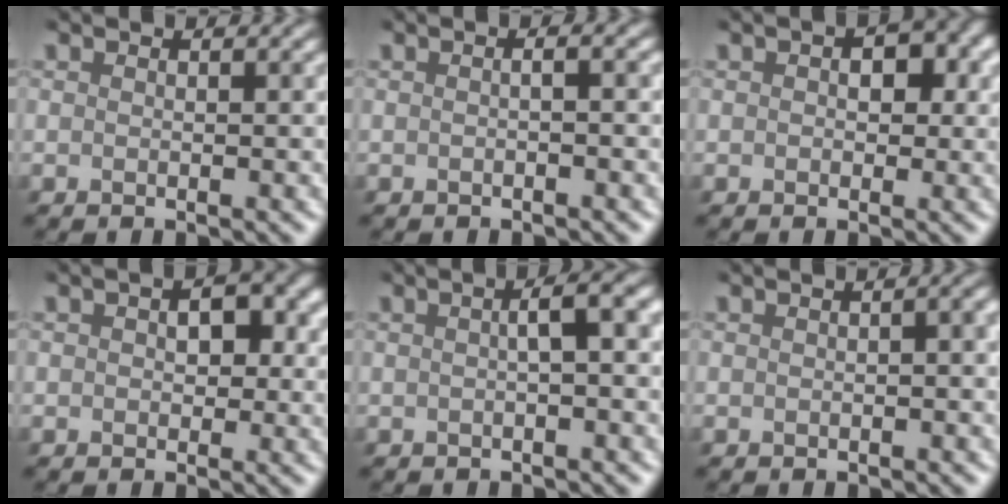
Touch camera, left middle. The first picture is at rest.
{"total": 1.1, "force": [-0.5, 0.2, 0.9], "torque": [-0.010, 0.000, -0.009]}
{"total": 2.7, "force": [0.4, 2.0, 1.8], "torque": [-0.003, 0.007, -0.003]}
{"total": 2.9, "force": [0.5, 2.1, 2.0], "torque": [-0.009, 0.005, 0.001]}
{"total": 3.0, "force": [0.1, 0.4, 3.0], "torque": [-0.044, 0.016, -0.005]}
{"total": 3.3, "force": [-0.5, 1.7, 2.8], "torque": [-0.022, 0.011, -0.014]}